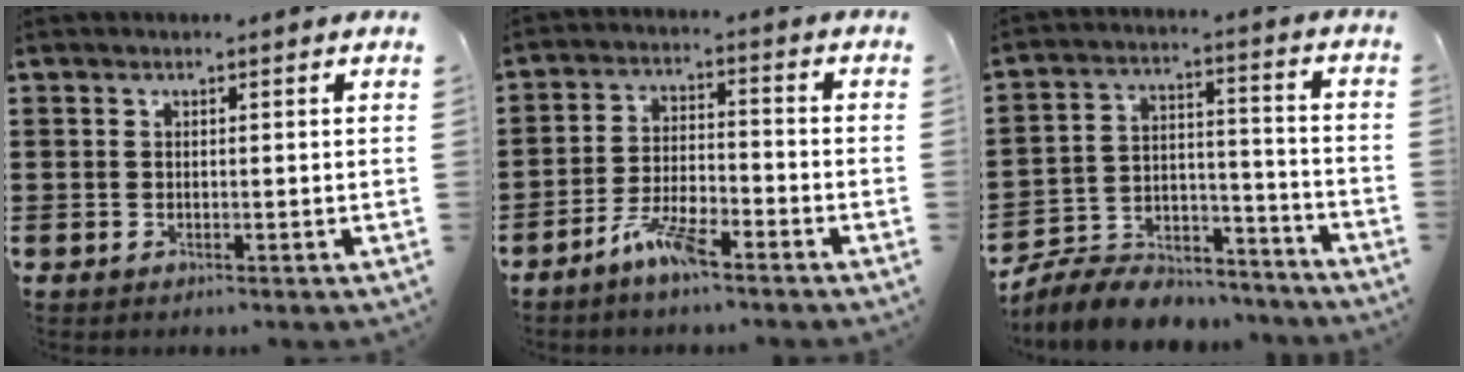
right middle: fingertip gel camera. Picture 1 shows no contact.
{"total": 5.9, "force": [-4.4, 1.2, 3.8], "torque": [-0.089, 0.000, -0.086]}
{"total": 7.9, "force": [-7.5, 2.2, 1.3], "torque": [-0.029, 0.016, -0.148]}